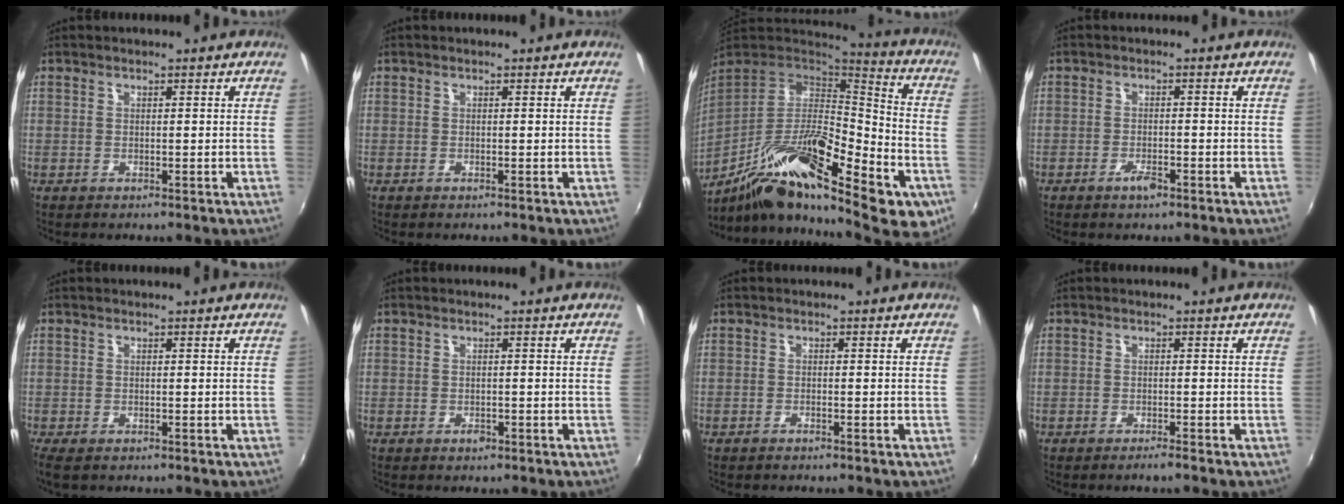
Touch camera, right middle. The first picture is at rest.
{"total": 0.0}
{"total": 28.0, "force": [-13.7, 8.9, 22.7], "torque": [-0.368, -0.031, -0.228]}
{"total": 2.5, "force": [-1.8, 0.8, 1.6], "torque": [-0.037, -0.002, -0.035]}
{"total": 2.6, "force": [-1.7, 1.1, 1.7], "torque": [-0.034, -0.014, -0.028]}
{"total": 1.1, "force": [-0.8, 0.6, 0.5], "torque": [-0.008, -0.002, -0.014]}
{"total": 0.9, "force": [-0.8, 0.0, 0.4], "torque": [-0.008, -0.002, -0.017]}
{"total": 1.2, "force": [-1.0, -0.2, 0.5], "torque": [-0.012, -0.003, -0.019]}